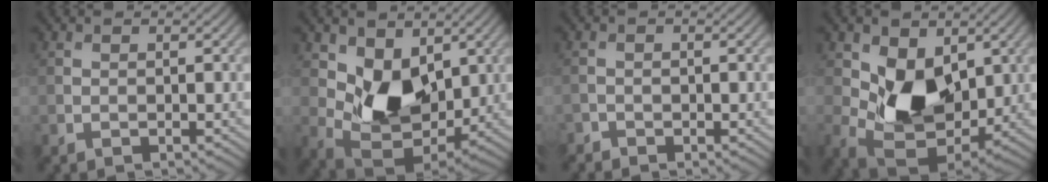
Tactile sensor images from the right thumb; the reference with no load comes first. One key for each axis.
{"total": 9.3, "fx": 2.9, "fy": 6.1, "fz": 6.4, "tx": -0.136, "ty": -0.025, "tz": 0.049}
{"total": 1.2, "fx": -1.0, "fy": 0.6, "fz": 0.0, "tx": 0.001, "ty": -0.001, "tz": -0.023}
{"total": 10.6, "fx": 1.4, "fy": 7.1, "fz": 7.7, "tx": -0.155, "ty": -0.024, "tz": 0.025}